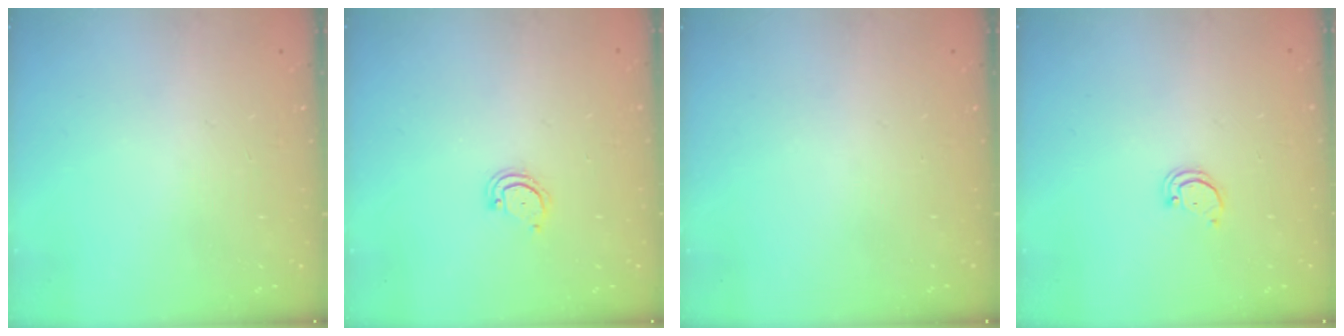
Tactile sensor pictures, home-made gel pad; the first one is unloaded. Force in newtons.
{"total": 2.5, "press": 2.5, "slide": 0.2}
{"total": 0.0}
{"total": 1.6, "press": 1.6, "slide": 0.1}